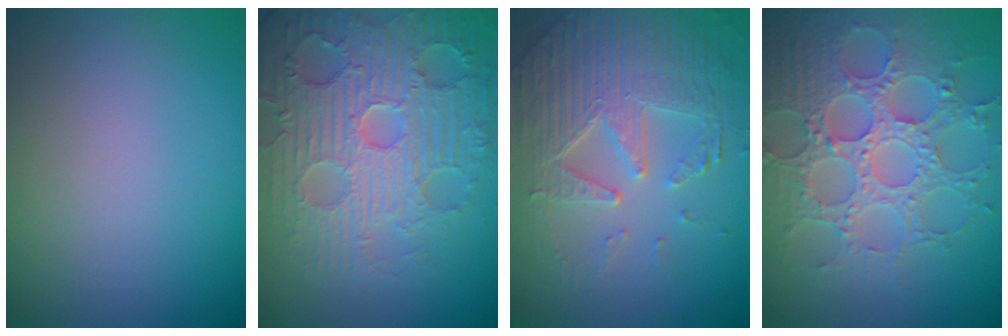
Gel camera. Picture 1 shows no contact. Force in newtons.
{"total": 8.0, "press": 6.4, "slide": 4.8}
{"total": 7.1, "press": 5.3, "slide": 4.7}
{"total": 7.2, "press": 5.9, "slide": 4.1}